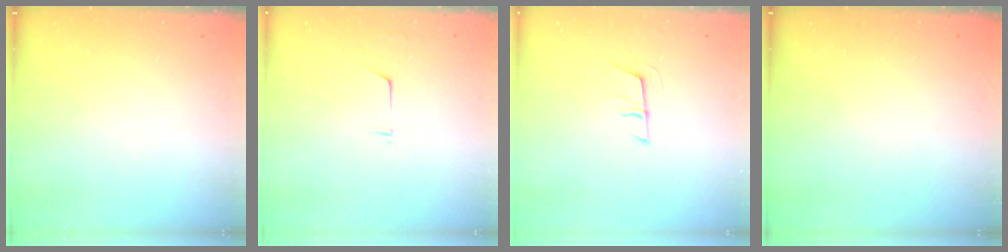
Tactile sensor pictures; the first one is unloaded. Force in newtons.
{"total": 3.2, "press": 3.2, "slide": 0.3}
{"total": 5.7, "press": 5.6, "slide": 1.0}
{"total": 0.0}